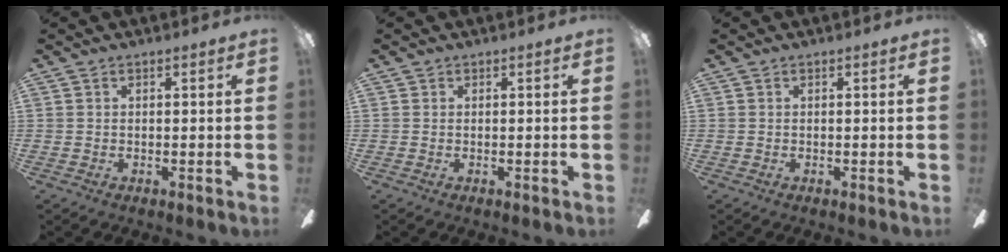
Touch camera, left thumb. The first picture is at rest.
{"total": 0.0}
{"total": 0.0}